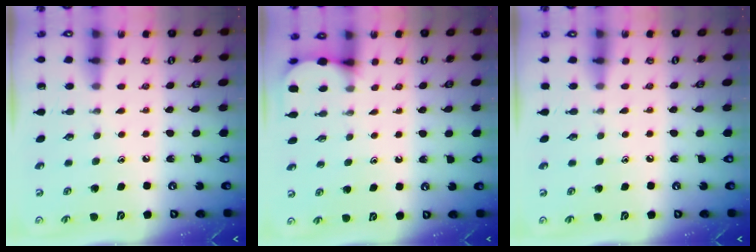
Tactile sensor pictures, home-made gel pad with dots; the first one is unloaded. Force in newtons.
{"total": 1.3, "press": 1.3, "slide": 0.1}
{"total": 3.0, "press": 2.9, "slide": 0.5}